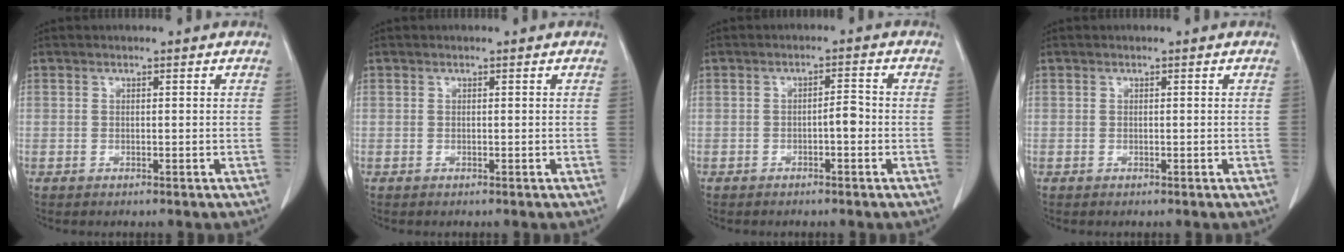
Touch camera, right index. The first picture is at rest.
{"total": 0.0}
{"total": 2.2, "force": [-0.6, 0.5, 2.0], "torque": [-0.025, 0.006, -0.009]}
{"total": 0.0}